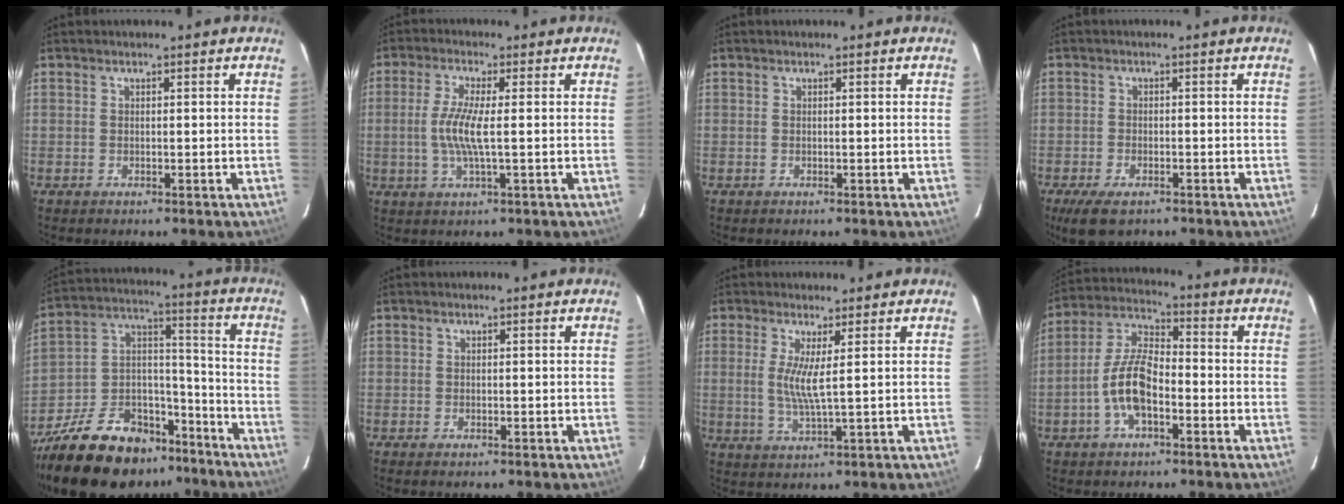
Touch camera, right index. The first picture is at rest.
{"total": 6.6, "force": [-0.4, 0.6, 6.6], "torque": [-0.135, -0.003, -0.009]}
{"total": 0.0}
{"total": 6.1, "force": [-4.1, 2.7, 3.6], "torque": [-0.089, -0.023, -0.072]}
{"total": 27.0, "force": [-19.5, 13.6, 12.8], "torque": [-0.275, 0.036, -0.296]}
{"total": 0.5, "force": [-0.4, 0.2, 0.2], "torque": [-0.005, -0.003, -0.009]}
{"total": 4.9, "force": [0.9, -0.1, 4.8], "torque": [-0.098, -0.012, 0.014]}
{"total": 11.9, "force": [-4.2, 4.8, 10.0], "torque": [-0.216, 0.009, -0.082]}